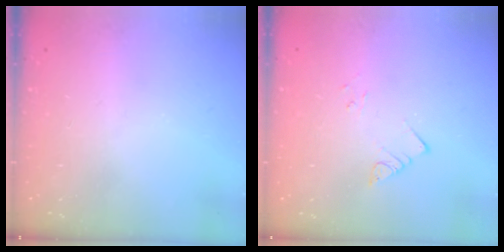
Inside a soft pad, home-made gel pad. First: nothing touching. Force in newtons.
{"total": 2.9, "press": 2.9, "slide": 0.4}